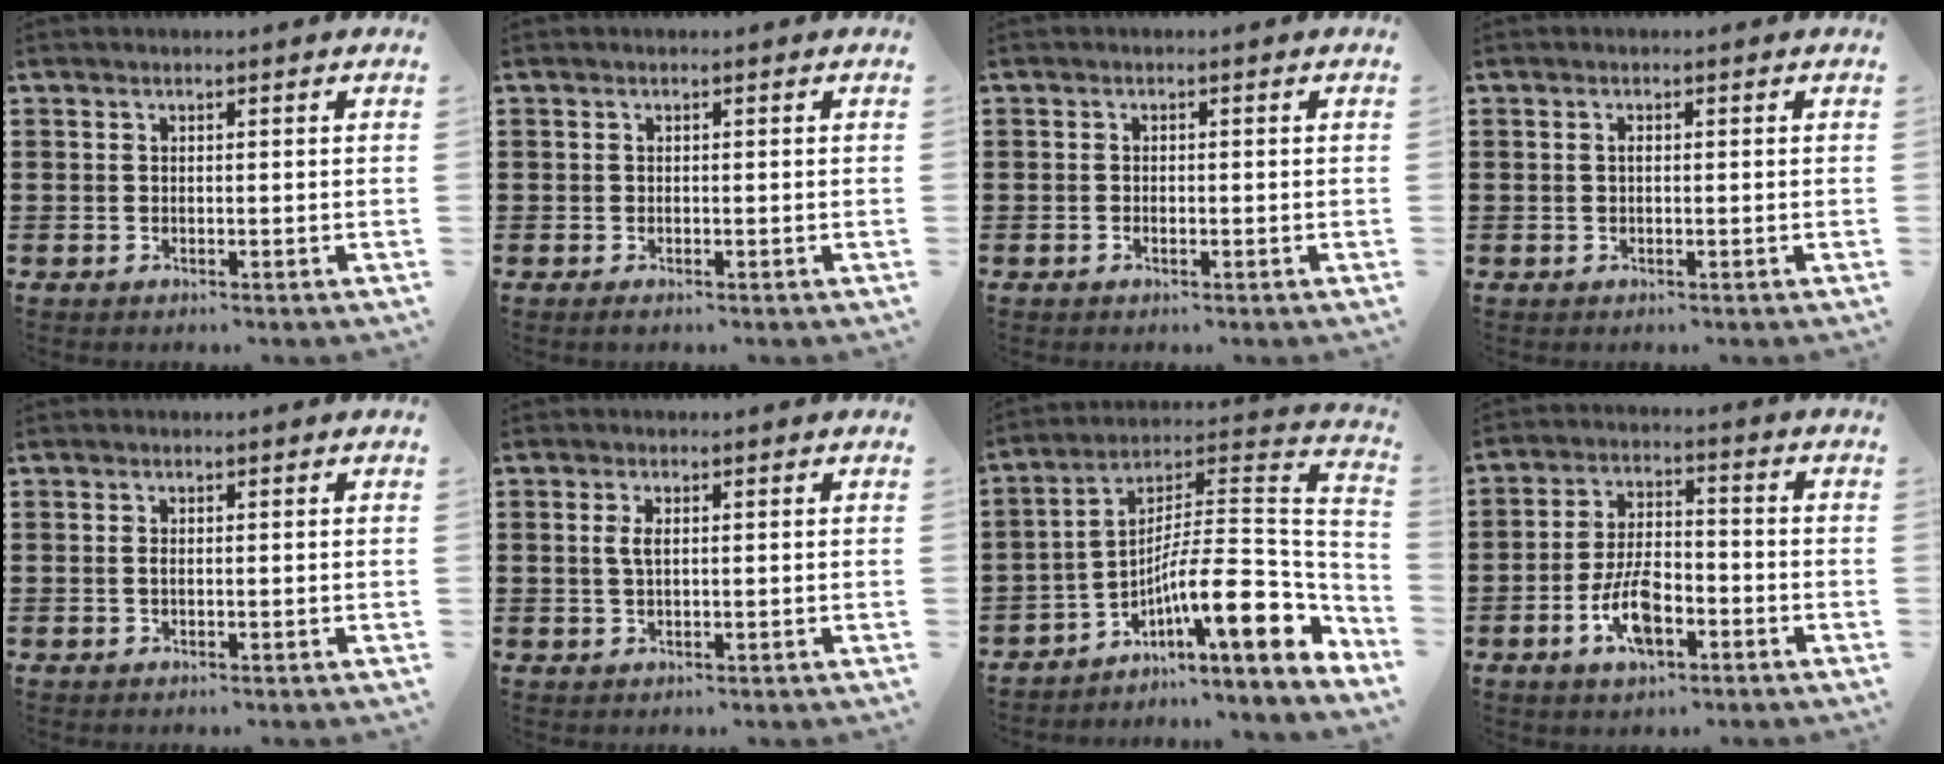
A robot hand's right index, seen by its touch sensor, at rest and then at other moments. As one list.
[{"total": 0.5, "force": [-0.4, 0.2, 0.1], "torque": [-0.004, -0.002, -0.008]}, {"total": 0.7, "force": [-0.4, 0.3, 0.6], "torque": [-0.012, -0.005, -0.005]}, {"total": 0.8, "force": [0.0, 0.3, 0.7], "torque": [-0.015, -0.001, 0.000]}, {"total": 0.6, "force": [-0.1, 0.2, 0.6], "torque": [-0.014, -0.003, -0.001]}, {"total": 2.2, "force": [0.4, 0.9, 2.0], "torque": [-0.042, 0.006, 0.005]}, {"total": 14.1, "force": [-5.8, 2.7, 12.6], "torque": [-0.195, -0.032, -0.112]}, {"total": 8.2, "force": [-3.4, 3.8, 6.4], "torque": [-0.144, 0.000, -0.067]}]